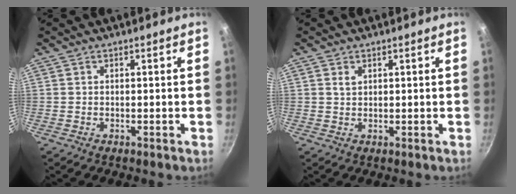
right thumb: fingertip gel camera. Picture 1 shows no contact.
{"total": 1.5, "force": [0.7, 1.0, 0.9], "torque": [-0.014, 0.000, 0.013]}